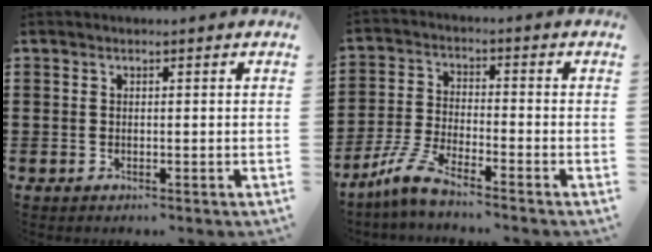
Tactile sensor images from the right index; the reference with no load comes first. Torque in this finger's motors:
{"motor_torque": [0.16, 1.09, 0.35, 0.03]}